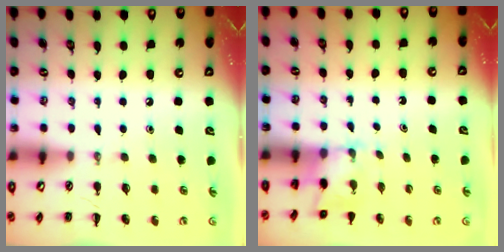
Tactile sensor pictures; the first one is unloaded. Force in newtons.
{"total": 2.3, "press": 2.2, "slide": 0.7}